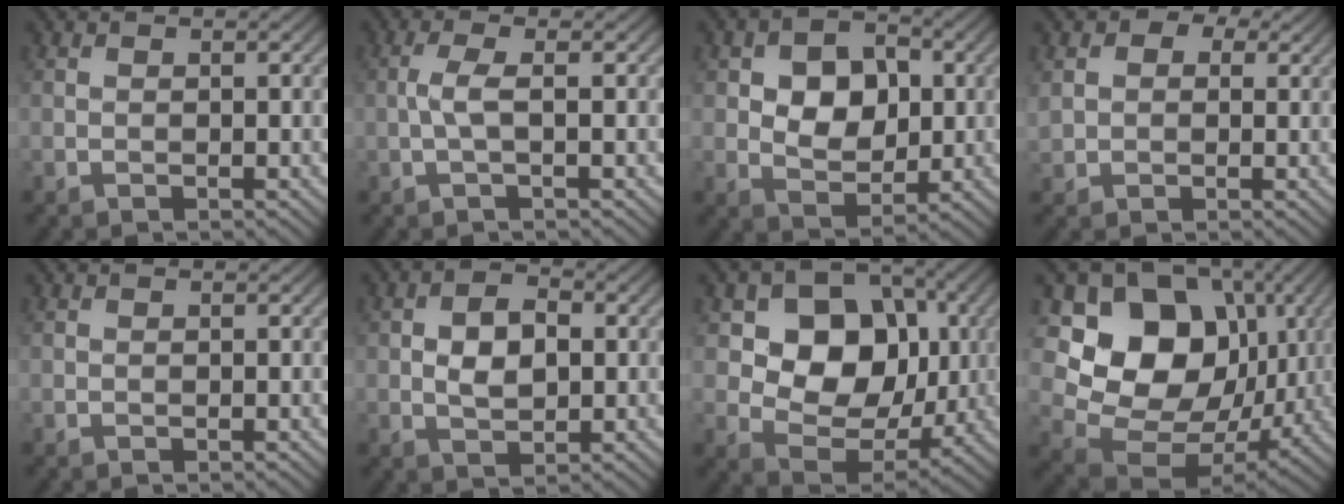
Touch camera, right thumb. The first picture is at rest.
{"total": 2.4, "force": [-0.2, 0.4, 2.4], "torque": [-0.054, 0.008, -0.009]}
{"total": 7.3, "force": [1.0, 5.2, 5.0], "torque": [-0.093, 0.003, 0.013]}
{"total": 6.0, "force": [2.4, 4.8, 2.7], "torque": [-0.079, 0.014, 0.034]}
{"total": 0.0}
{"total": 5.0, "force": [0.3, 3.1, 4.0], "torque": [-0.072, 0.001, 0.004]}
{"total": 11.7, "force": [2.5, 9.0, 7.2], "torque": [-0.131, -0.004, 0.027]}
{"total": 16.0, "force": [3.5, 12.6, 9.2], "torque": [-0.181, 0.000, 0.066]}